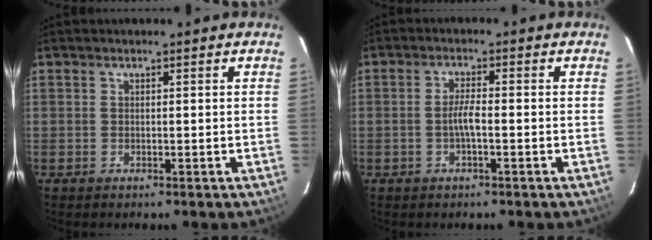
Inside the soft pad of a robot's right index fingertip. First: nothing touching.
{"total": 2.8, "force": [-1.0, 0.3, 2.6], "torque": [-0.052, 0.004, -0.018]}